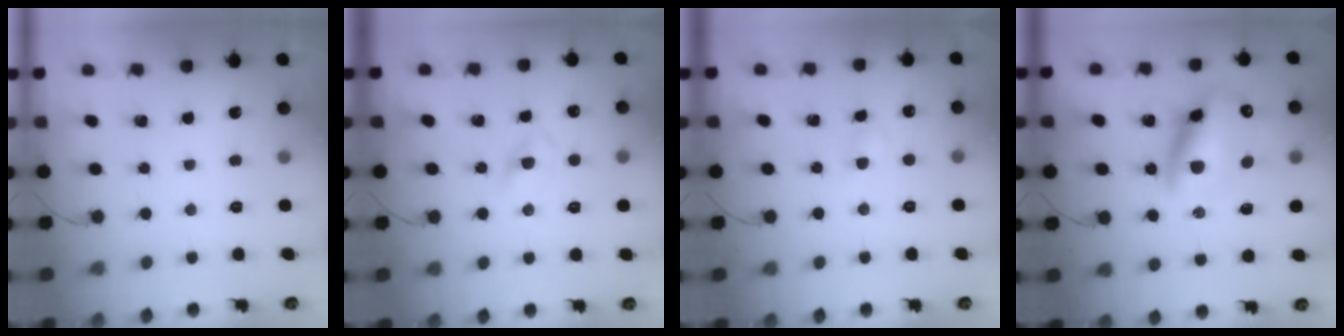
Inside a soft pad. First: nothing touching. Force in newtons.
{"total": 3.1, "press": 2.9, "slide": 1.3}
{"total": 2.7, "press": 2.5, "slide": 1.1}
{"total": 16.2, "press": 15.6, "slide": 4.3}